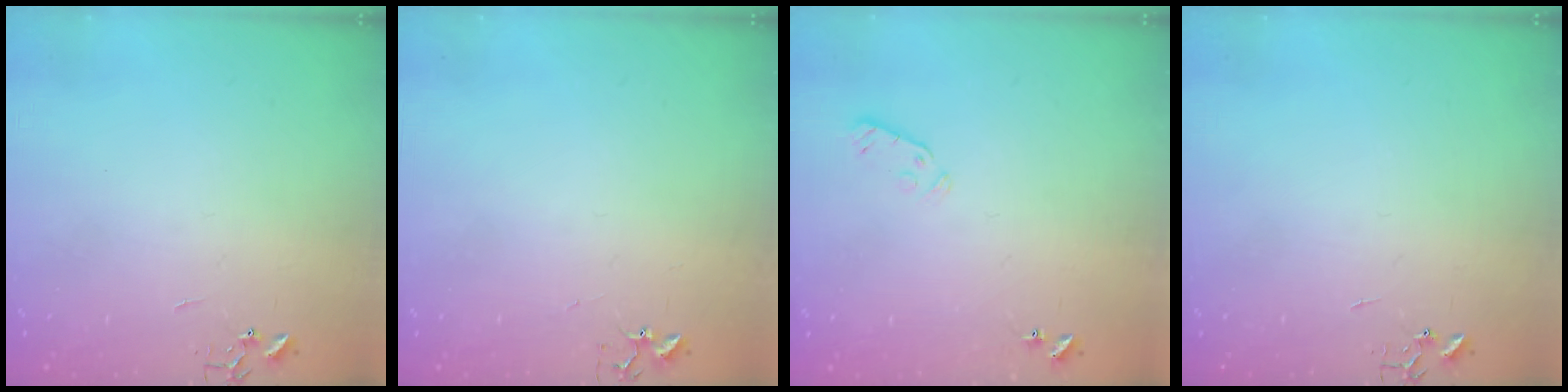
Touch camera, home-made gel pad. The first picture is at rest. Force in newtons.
{"total": 4.2, "press": 4.2, "slide": 0.7}
{"total": 3.8, "press": 3.7, "slide": 0.7}
{"total": 0.0}